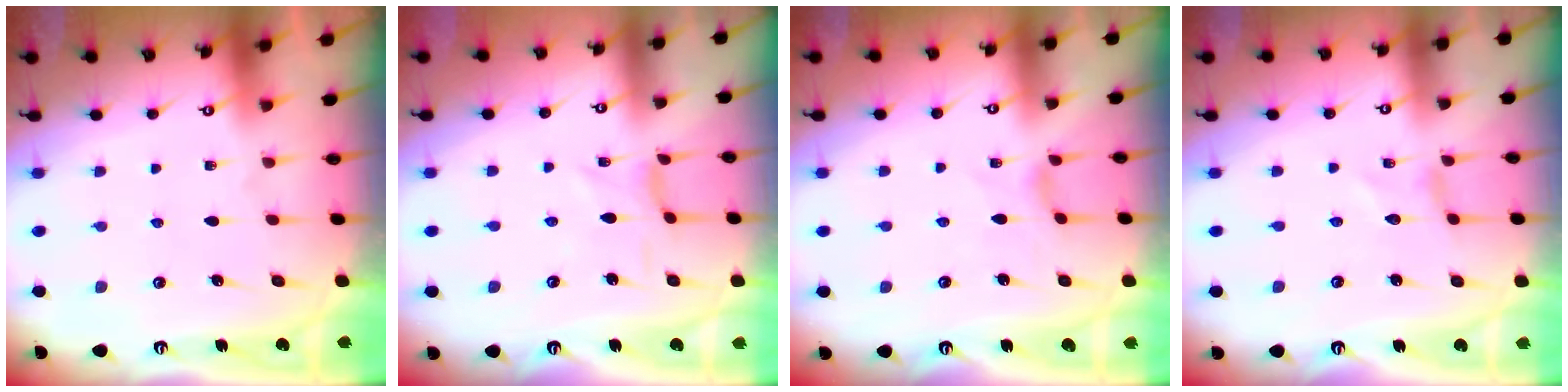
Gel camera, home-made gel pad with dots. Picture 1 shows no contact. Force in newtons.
{"total": 0.8, "press": 0.7, "slide": 0.3}
{"total": 1.3, "press": 1.2, "slide": 0.4}
{"total": 0.0}